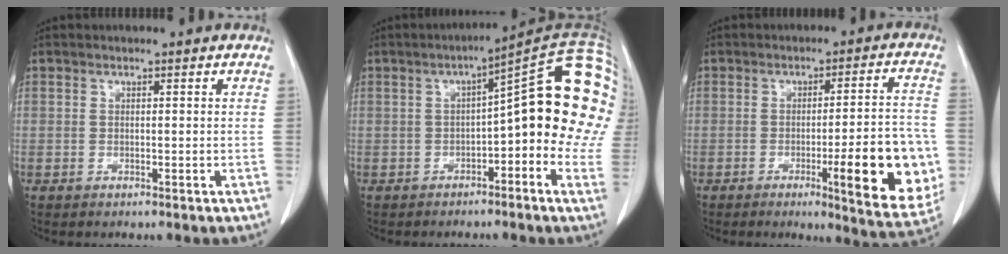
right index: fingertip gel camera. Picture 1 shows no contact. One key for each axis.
{"total": 18.4, "fx": 1.5, "fy": 3.5, "fz": 18.0, "tx": -0.209, "ty": 0.048, "tz": 0.016}
{"total": 14.5, "fx": -3.8, "fy": 1.8, "fz": 13.8, "tx": -0.161, "ty": -0.005, "tz": -0.045}